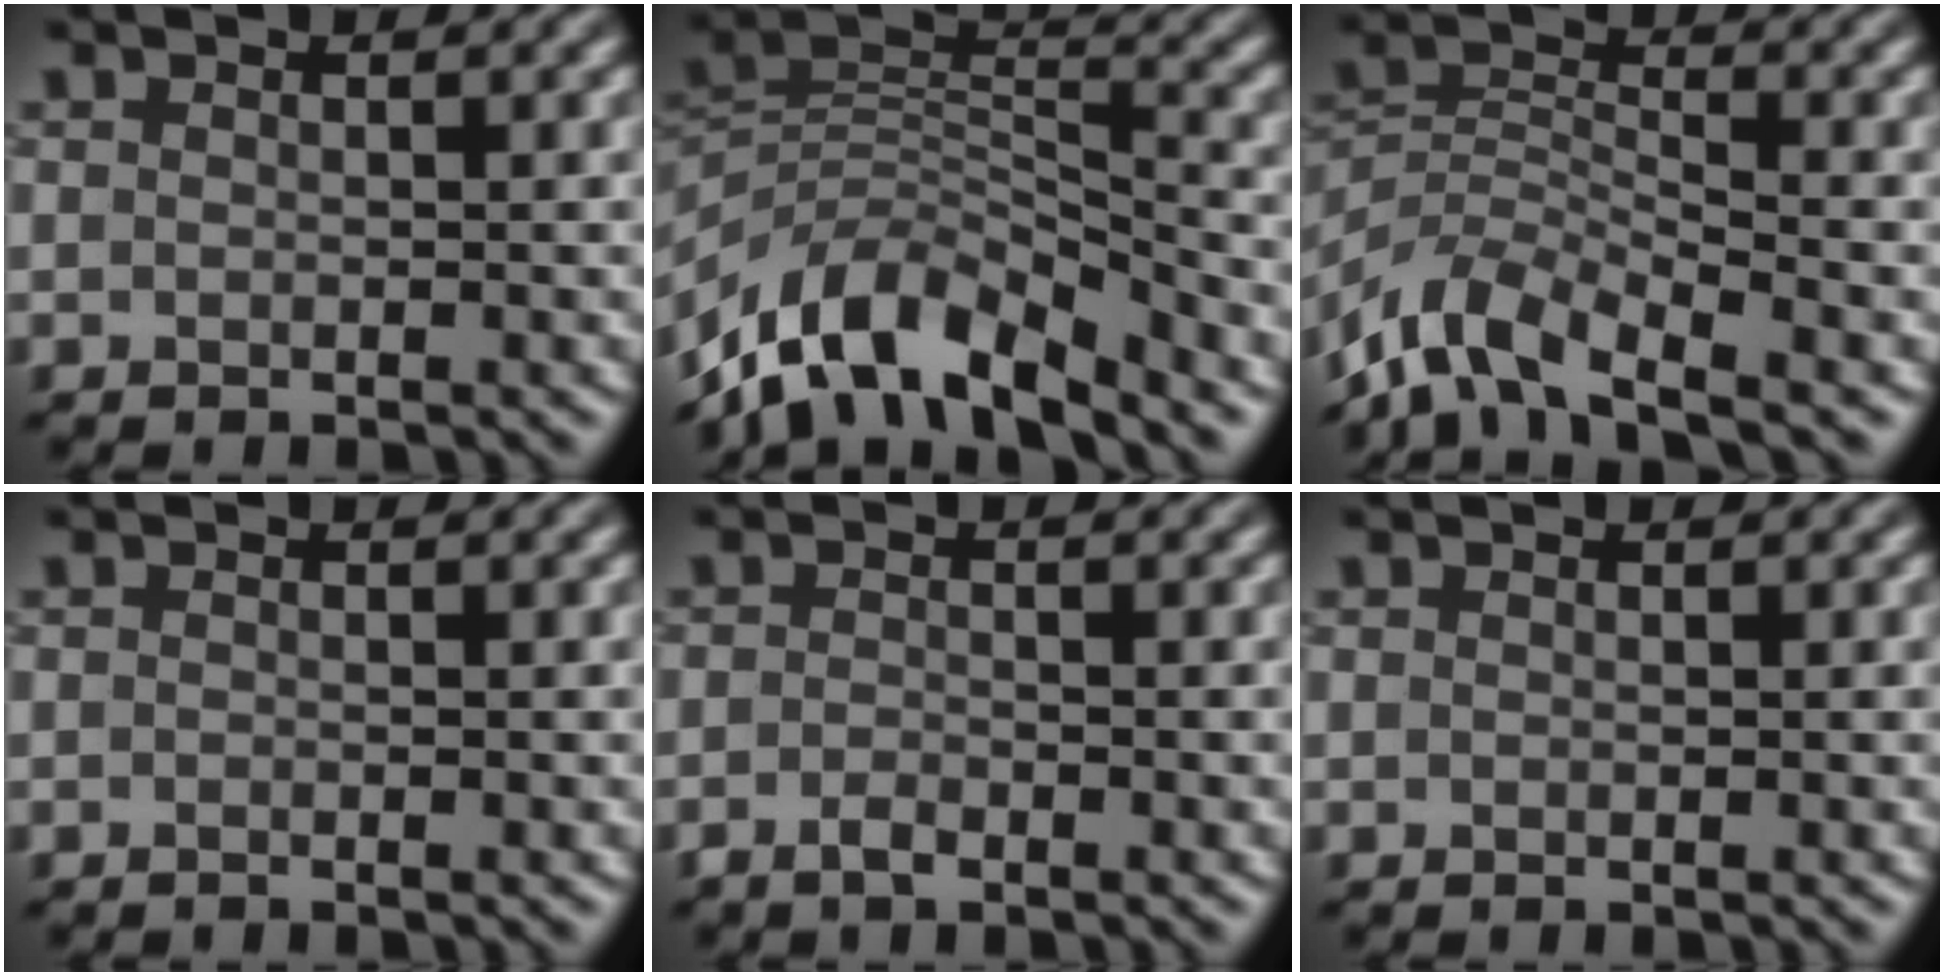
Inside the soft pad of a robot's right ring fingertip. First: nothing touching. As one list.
[{"total": 10.8, "force": [-7.9, 4.2, 6.0], "torque": [-0.106, 0.010, -0.160]}, {"total": 7.6, "force": [-5.9, 2.5, 4.1], "torque": [-0.073, 0.001, -0.129]}, {"total": 0.0}, {"total": 1.0, "force": [-0.7, 0.3, 0.7], "torque": [-0.019, 0.003, -0.017]}, {"total": 0.0}]